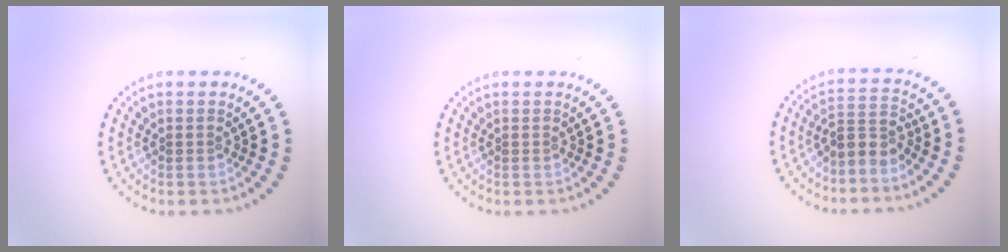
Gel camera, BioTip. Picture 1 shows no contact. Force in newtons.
{"total": 0.0}
{"total": 2.5, "press": 1.9, "slide": 1.6}